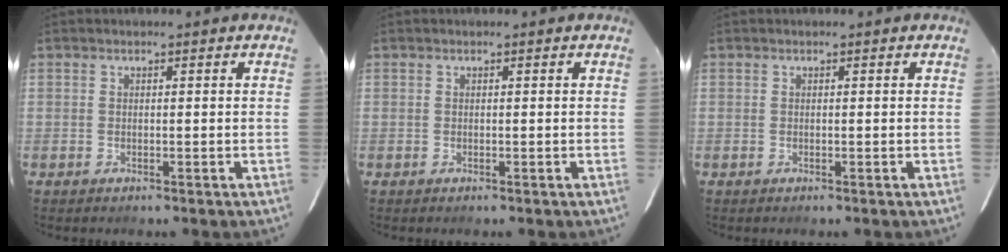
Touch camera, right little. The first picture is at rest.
{"total": 0.0}
{"total": 0.0}